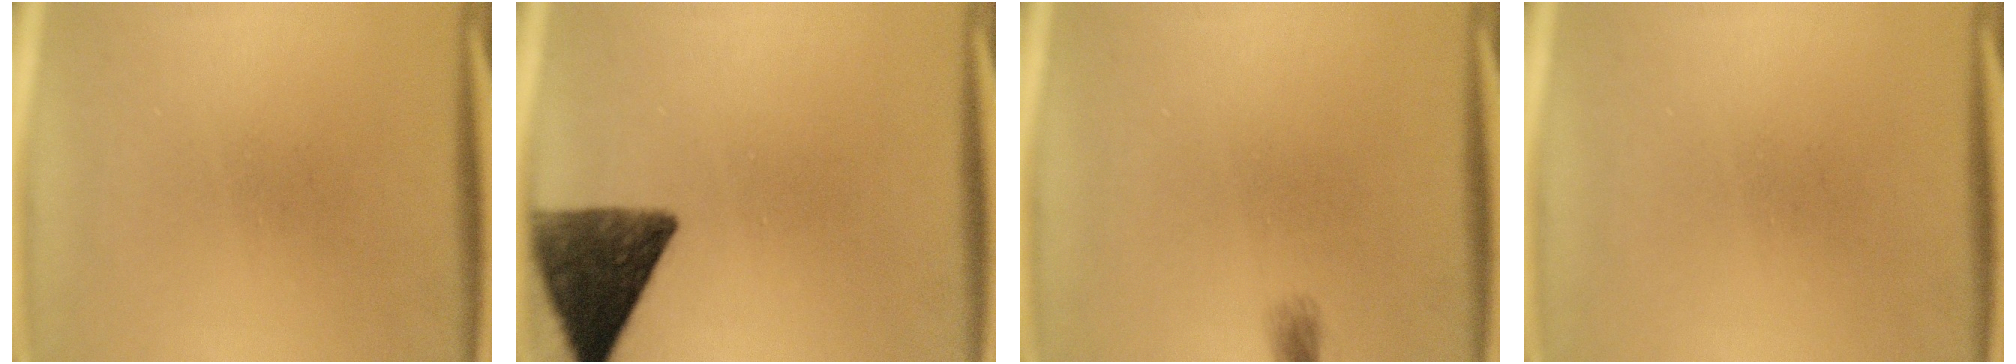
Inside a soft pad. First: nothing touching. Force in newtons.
{"total": 11.1}
{"total": 1.4}
{"total": 0.0}